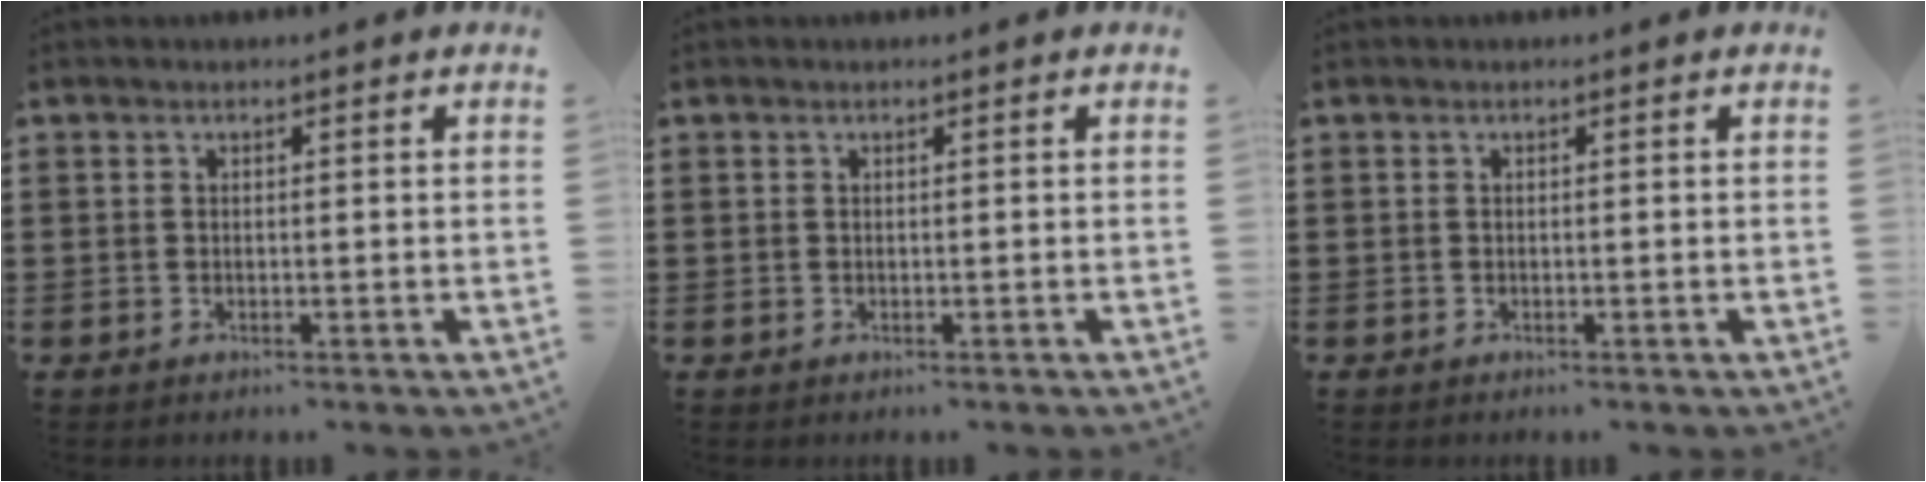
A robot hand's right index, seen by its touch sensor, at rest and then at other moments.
{"total": 0.0}
{"total": 0.0}